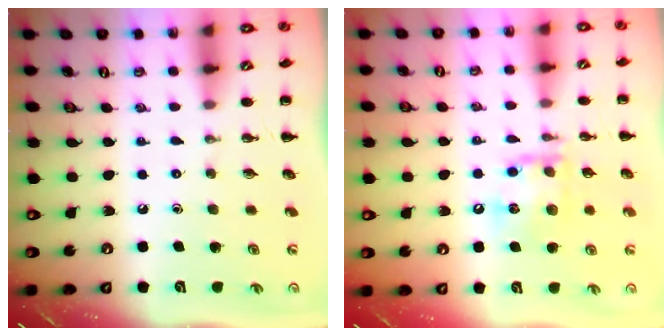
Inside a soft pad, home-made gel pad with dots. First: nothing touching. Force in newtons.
{"total": 13.3, "press": 13.2, "slide": 1.6}